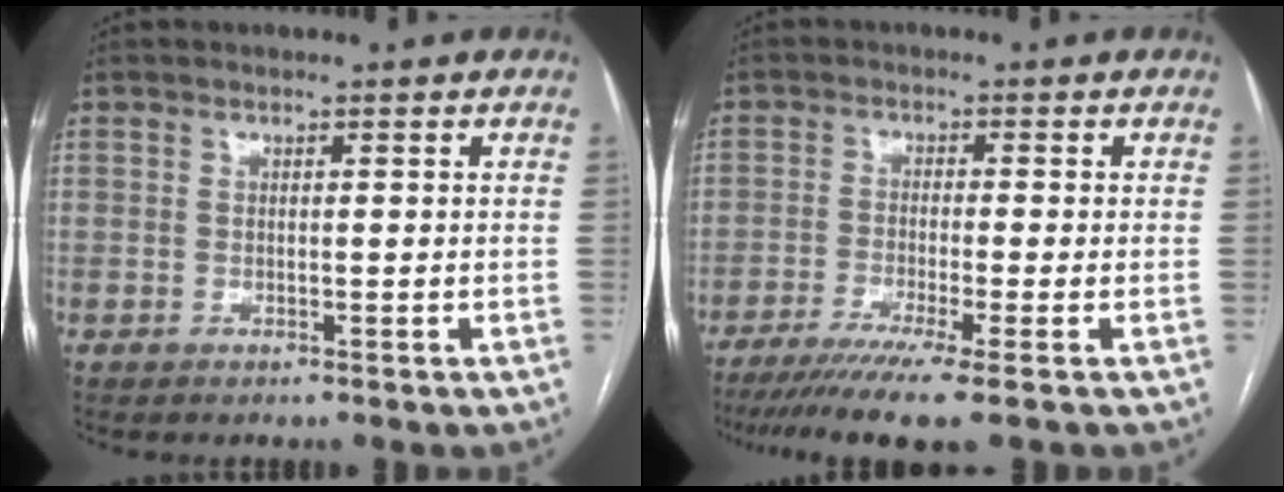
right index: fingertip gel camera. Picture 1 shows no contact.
{"total": 9.3, "force": [-6.6, -1.0, 6.4], "torque": [-0.097, -0.023, -0.105]}